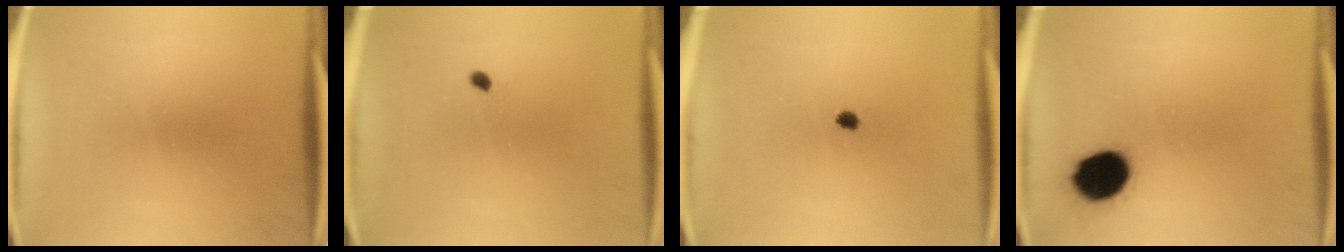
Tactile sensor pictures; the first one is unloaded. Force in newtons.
{"total": 0.8}
{"total": 1.5}
{"total": 11.3}